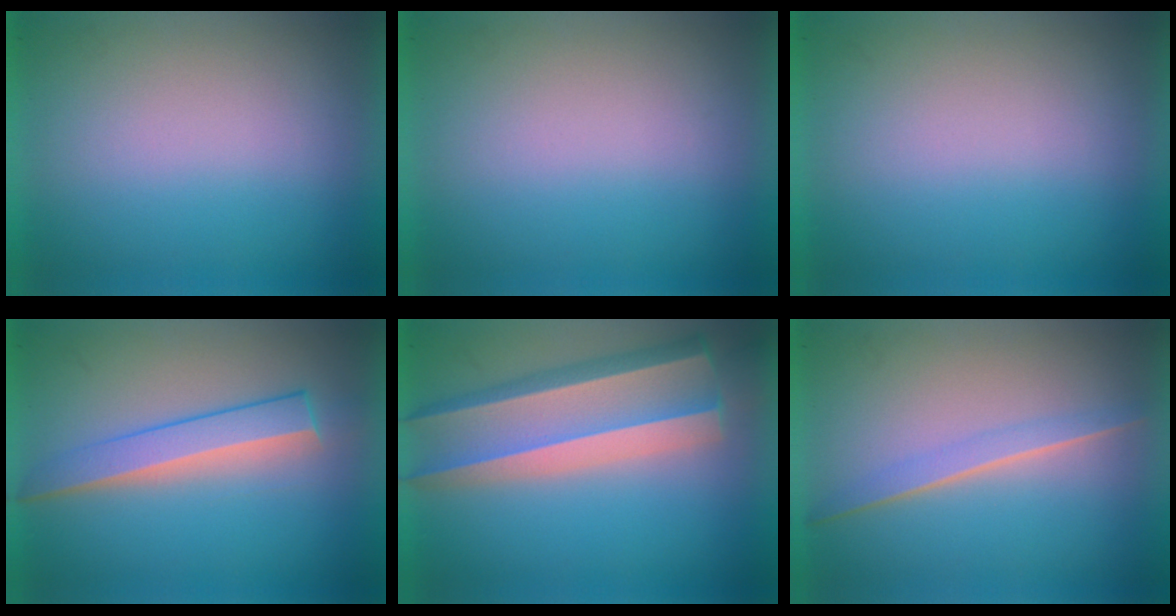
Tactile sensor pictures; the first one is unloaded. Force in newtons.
{"total": 0.0}
{"total": 0.0}
{"total": 3.2}
{"total": 6.2}
{"total": 1.4}